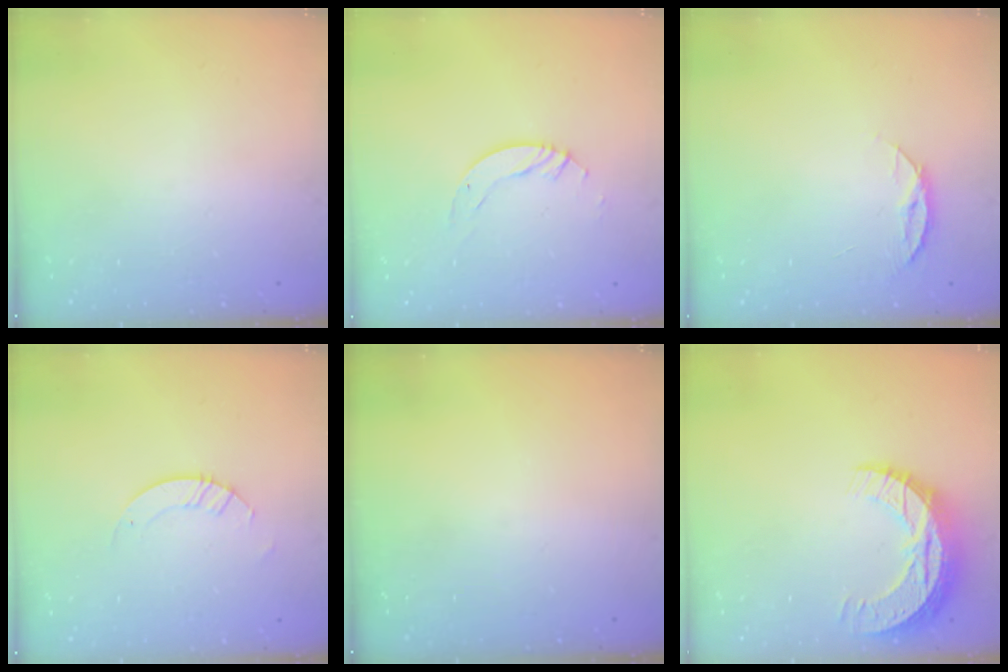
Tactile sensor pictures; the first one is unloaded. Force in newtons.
{"total": 4.0, "press": 4.0, "slide": 0.3}
{"total": 4.4, "press": 4.3, "slide": 0.5}
{"total": 2.9, "press": 2.9, "slide": 0.3}
{"total": 0.0}
{"total": 10.7, "press": 10.7, "slide": 0.8}